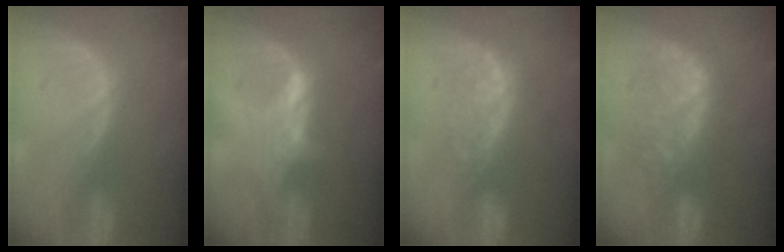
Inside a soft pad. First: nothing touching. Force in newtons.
{"total": 3.3, "press": 3.3, "slide": 0.4}
{"total": 7.9, "press": 7.4, "slide": 2.9}
{"total": 8.0, "press": 8.0, "slide": 0.2}